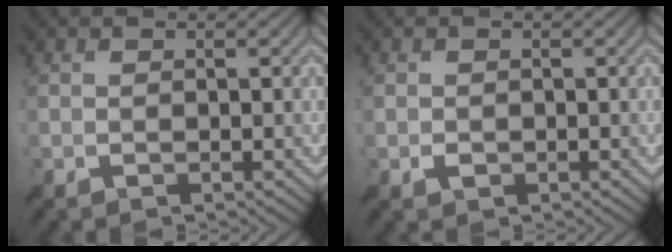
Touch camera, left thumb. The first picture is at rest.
{"total": 0.9, "force": [-0.2, 0.8, 0.3], "torque": [-0.007, -0.001, -0.003]}